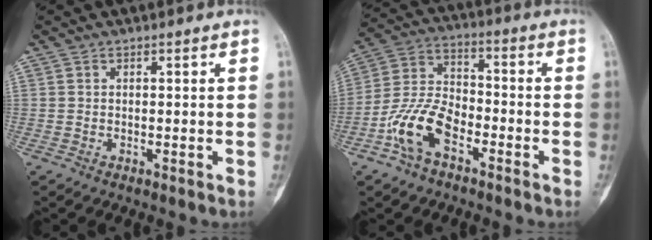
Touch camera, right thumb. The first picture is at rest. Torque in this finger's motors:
{"motor_torque": [1.69, 1.39, 0.79, -0.86, 0.09]}